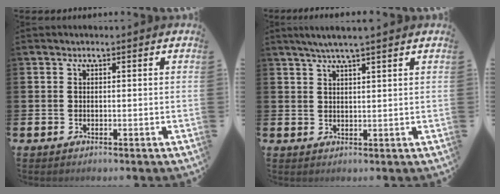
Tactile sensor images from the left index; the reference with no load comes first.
{"total": 3.5, "force": [3.0, -0.2, 1.8], "torque": [-0.034, -0.006, 0.053]}